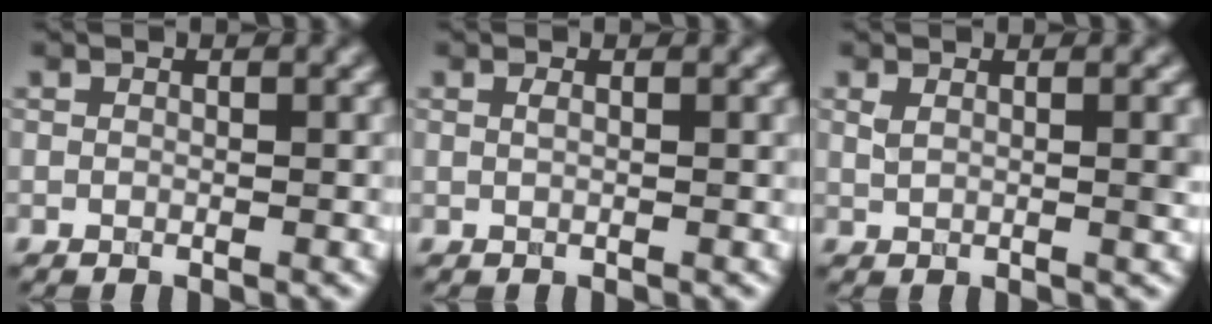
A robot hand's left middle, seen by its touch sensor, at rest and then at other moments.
{"total": 1.0, "force": [0.3, 0.3, 0.8], "torque": [-0.011, 0.003, 0.003]}
{"total": 2.8, "force": [0.8, 1.0, 2.5], "torque": [-0.032, 0.001, 0.014]}